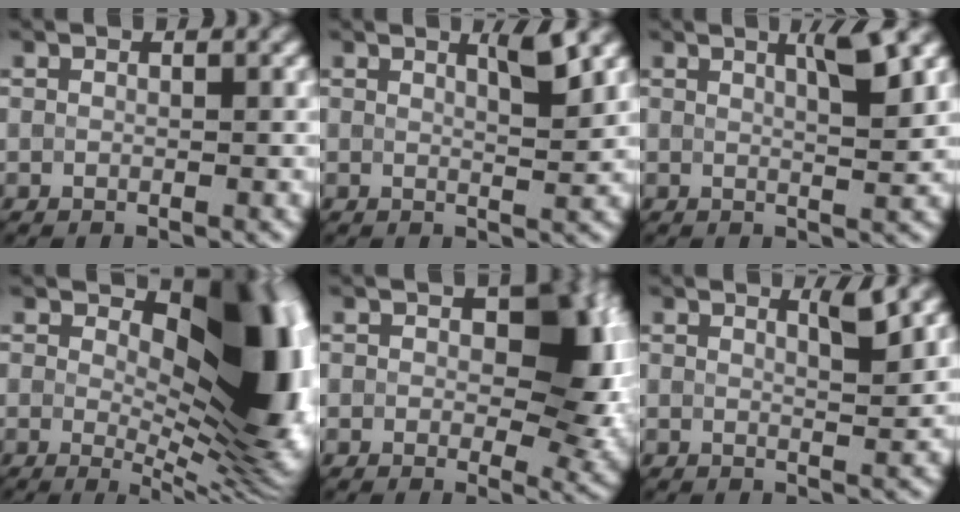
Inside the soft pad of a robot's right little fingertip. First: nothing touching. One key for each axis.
{"total": 2.1, "fx": 1.3, "fy": 0.1, "fz": 1.7, "tx": -0.021, "ty": -0.001, "tz": 0.018}
{"total": 2.8, "fx": 1.5, "fy": 0.2, "fz": 2.4, "tx": -0.030, "ty": 0.001, "tz": 0.022}
{"total": 13.3, "fx": 2.0, "fy": 6.5, "fz": 11.4, "tx": -0.132, "ty": -0.001, "tz": 0.035}
{"total": 8.0, "fx": 0.8, "fy": 4.9, "fz": 6.3, "tx": -0.065, "ty": 0.000, "tz": 0.006}
{"total": 1.7, "fx": 1.2, "fy": 0.0, "fz": 1.2, "tx": -0.017, "ty": -0.001, "tz": 0.015}